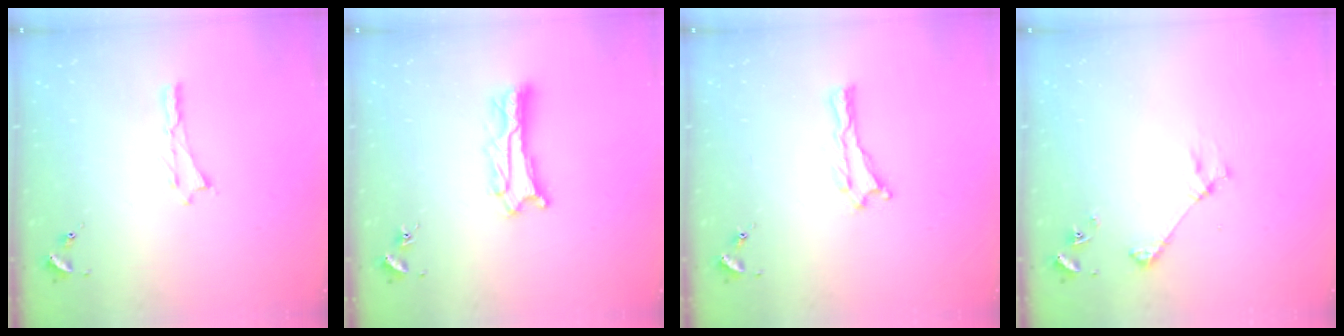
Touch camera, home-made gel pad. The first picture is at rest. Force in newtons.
{"total": 3.2, "press": 3.2, "slide": 0.4}
{"total": 0.0}
{"total": 3.8, "press": 3.8, "slide": 0.3}